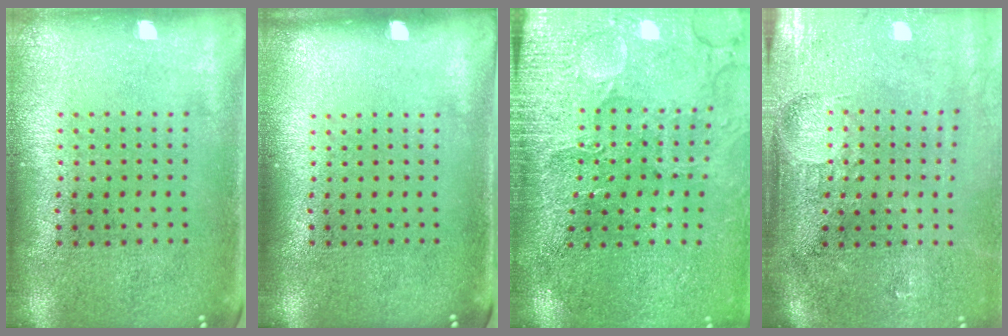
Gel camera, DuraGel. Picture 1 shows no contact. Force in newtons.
{"total": 0.0}
{"total": 3.5, "press": 3.4, "slide": 0.7}
{"total": 4.5, "press": 3.8, "slide": 2.4}